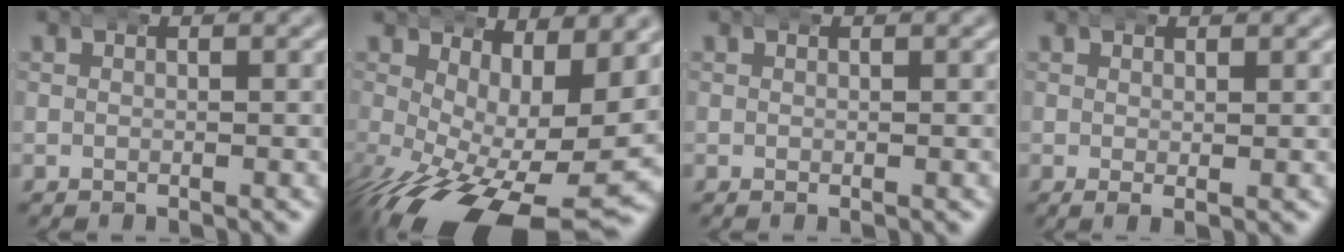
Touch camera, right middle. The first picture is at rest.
{"total": 9.4, "force": [-2.5, 3.9, 8.2], "torque": [-0.142, -0.053, -0.009]}
{"total": 0.0}
{"total": 1.0, "force": [0.1, 0.1, 1.0], "torque": [-0.019, -0.003, 0.002]}